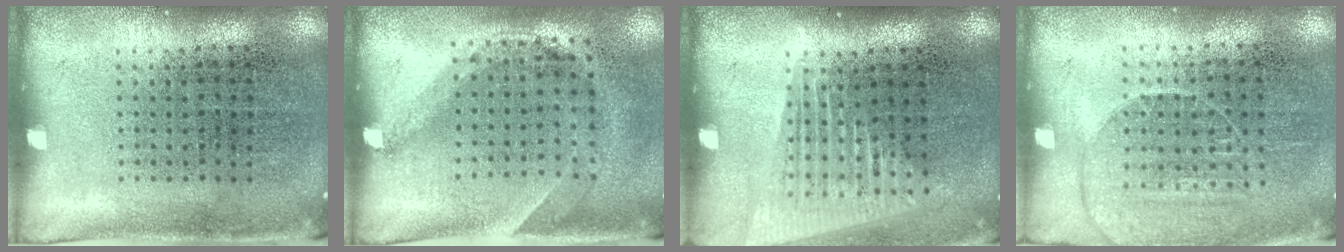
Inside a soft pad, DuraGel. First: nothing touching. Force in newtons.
{"total": 1.4, "press": 1.1, "slide": 0.9}
{"total": 1.6, "press": 1.4, "slide": 0.7}
{"total": 1.4, "press": 1.3, "slide": 0.6}